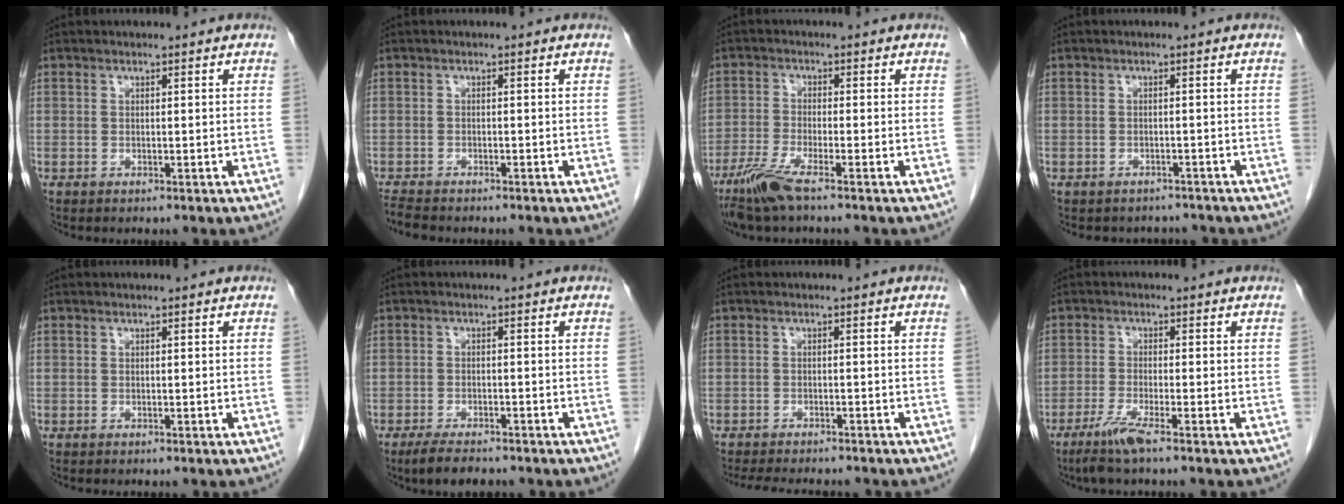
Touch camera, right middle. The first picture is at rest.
{"total": 3.1, "force": [-2.9, 0.5, 1.0], "torque": [-0.018, -0.012, -0.051]}
{"total": 5.7, "force": [-4.1, 0.2, 4.0], "torque": [-0.091, -0.017, -0.083]}
{"total": 4.4, "force": [-3.9, 1.9, 0.2], "torque": [-0.005, 0.006, -0.047]}
{"total": 0.0}
{"total": 4.7, "force": [-3.8, 1.2, 2.5], "torque": [-0.050, -0.009, -0.062]}
{"total": 9.3, "force": [-8.4, 1.9, 3.7], "torque": [-0.058, -0.012, -0.116]}
{"total": 4.4, "force": [-3.0, -0.3, 3.2], "torque": [-0.071, -0.013, -0.064]}